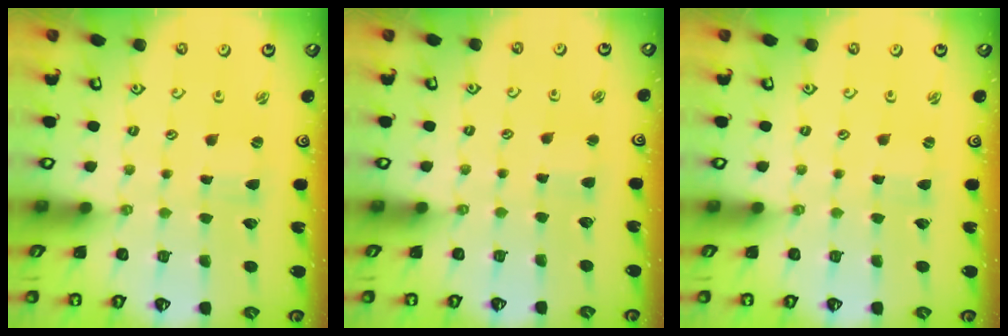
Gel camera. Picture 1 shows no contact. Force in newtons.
{"total": 2.1, "press": 2.1, "slide": 0.2}
{"total": 0.0}